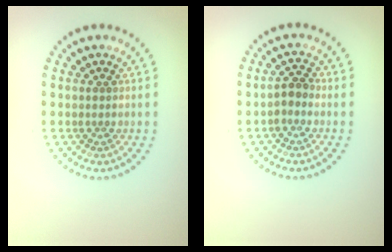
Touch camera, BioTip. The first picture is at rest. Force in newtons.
{"total": 1.6, "press": 1.4, "slide": 0.8}